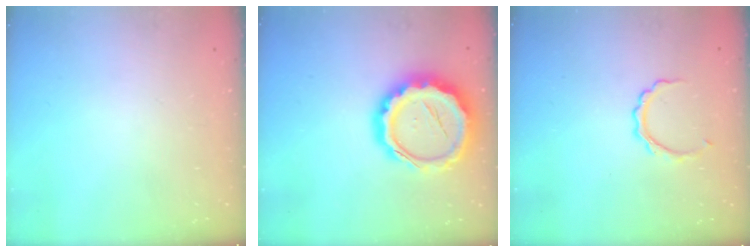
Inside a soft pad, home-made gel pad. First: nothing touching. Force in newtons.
{"total": 19.4, "press": 19.0, "slide": 4.2}
{"total": 4.9, "press": 4.9, "slide": 0.5}